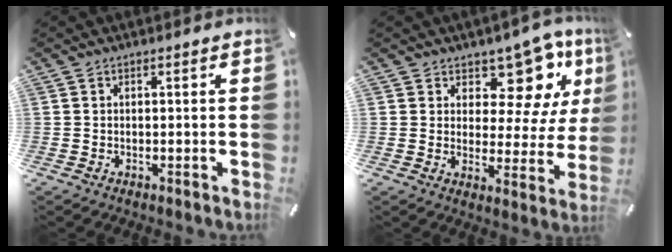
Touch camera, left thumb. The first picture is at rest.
{"total": 14.2, "force": [9.2, 7.7, 7.7], "torque": [-0.096, -0.076, 0.157]}